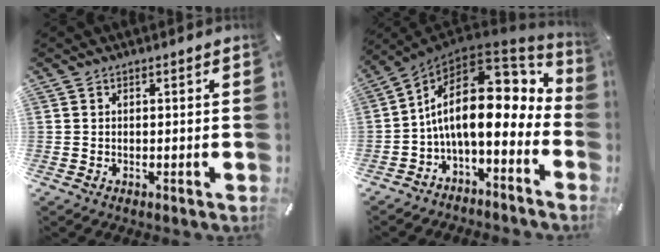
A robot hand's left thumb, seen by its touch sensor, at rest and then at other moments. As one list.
[{"total": 17.9, "force": [2.9, 8.7, 15.4], "torque": [-0.279, -0.036, 0.048]}]